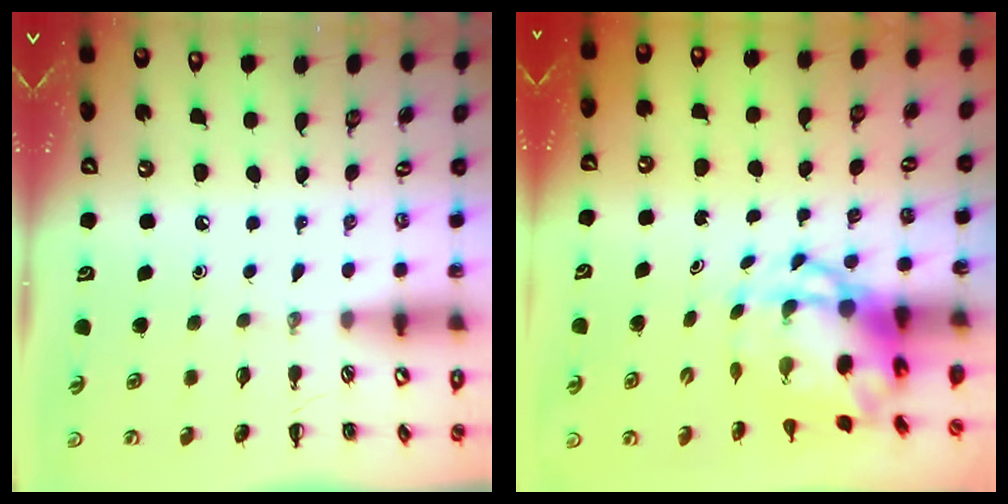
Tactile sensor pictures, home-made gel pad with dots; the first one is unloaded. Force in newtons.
{"total": 6.7, "press": 6.4, "slide": 2.0}